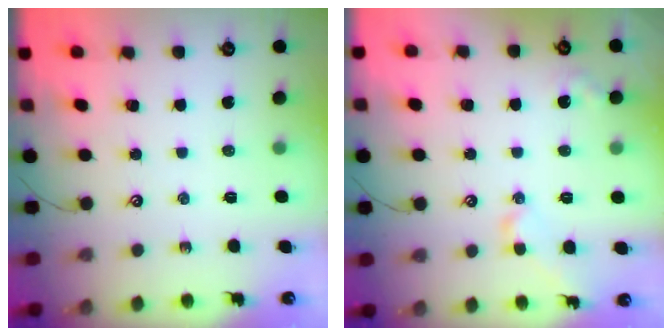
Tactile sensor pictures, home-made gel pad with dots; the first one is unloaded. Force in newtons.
{"total": 3.0, "press": 2.9, "slide": 0.8}